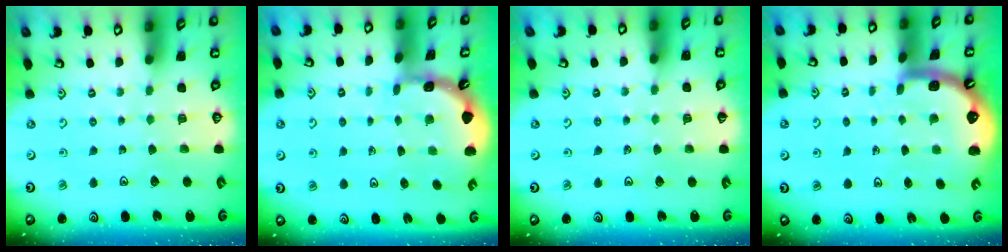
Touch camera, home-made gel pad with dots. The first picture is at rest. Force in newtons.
{"total": 1.6, "press": 1.5, "slide": 0.3}
{"total": 2.0, "press": 2.0, "slide": 0.3}
{"total": 3.0, "press": 3.0, "slide": 0.4}